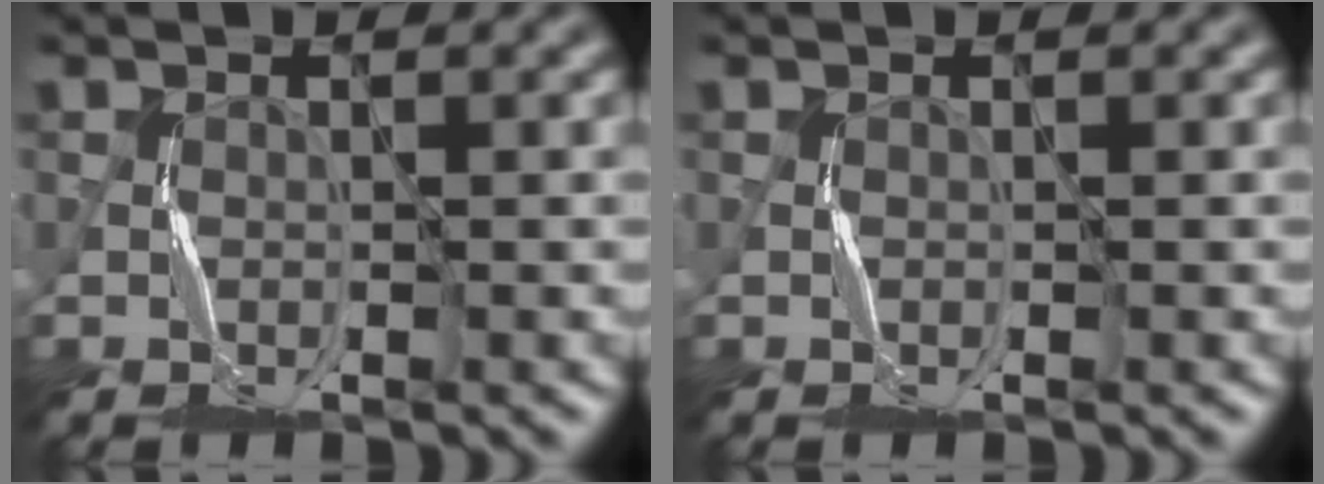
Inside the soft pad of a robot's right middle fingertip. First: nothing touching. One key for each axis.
{"total": 0.0}